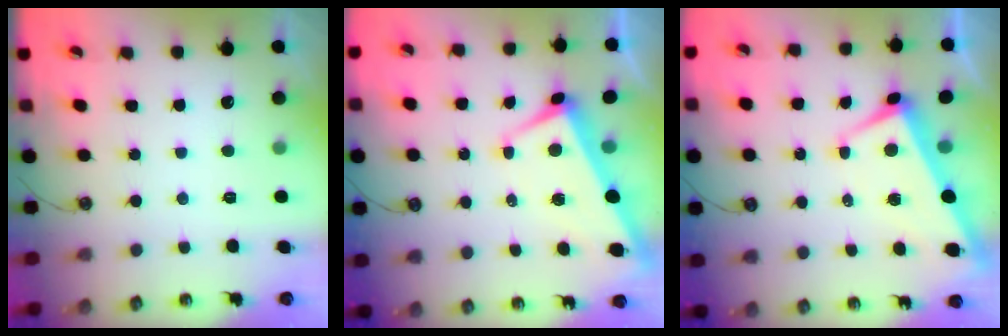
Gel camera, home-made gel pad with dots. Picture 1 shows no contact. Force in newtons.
{"total": 1.7, "press": 1.4, "slide": 1.0}
{"total": 1.7, "press": 1.4, "slide": 1.0}